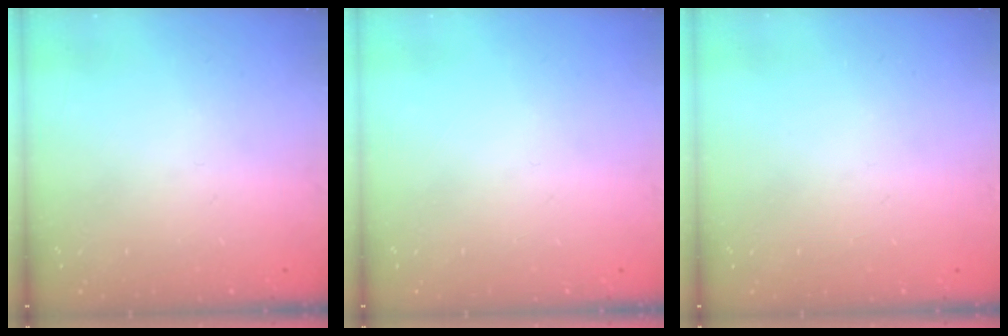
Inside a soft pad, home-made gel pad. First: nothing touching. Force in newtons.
{"total": 0.0}
{"total": 0.0}